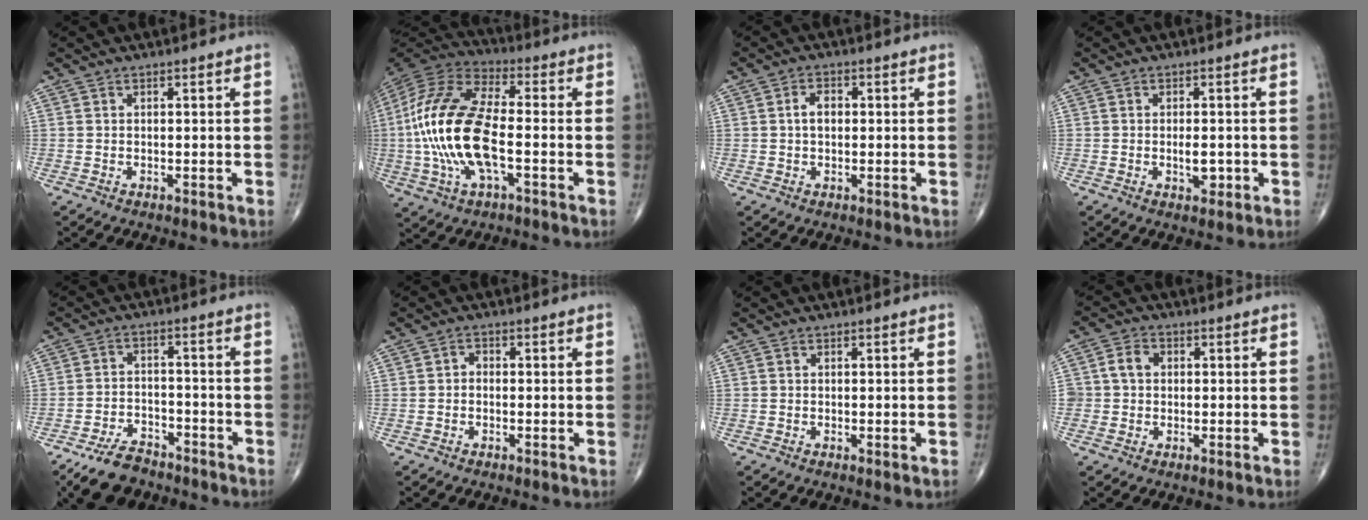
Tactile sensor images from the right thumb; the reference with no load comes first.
{"total": 20.7, "force": [-2.6, 8.6, 18.6], "torque": [-0.408, 0.020, -0.050]}
{"total": 3.3, "force": [0.2, 2.1, 2.5], "torque": [-0.039, 0.009, 0.001]}
{"total": 3.0, "force": [-0.6, 1.5, 2.5], "torque": [-0.035, -0.001, -0.006]}
{"total": 8.8, "force": [-6.8, 4.4, 3.5], "torque": [-0.056, 0.033, -0.121]}
{"total": 1.3, "force": [-0.3, 1.0, 0.7], "torque": [-0.001, 0.005, -0.010]}
{"total": 0.5, "force": [-0.1, 0.2, 0.5], "torque": [-0.011, -0.004, -0.001]}
{"total": 4.2, "force": [0.4, 3.6, 2.1], "torque": [-0.021, 0.012, 0.002]}